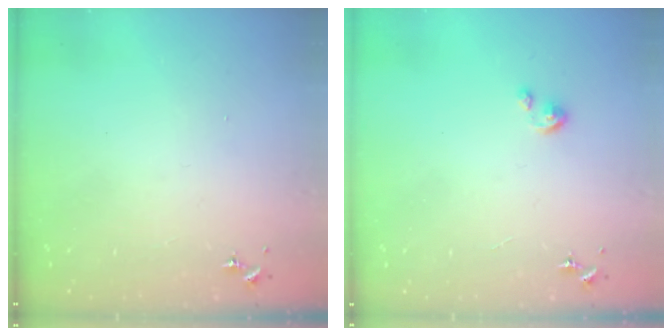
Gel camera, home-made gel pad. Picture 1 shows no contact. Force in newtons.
{"total": 2.9, "press": 2.9, "slide": 0.2}